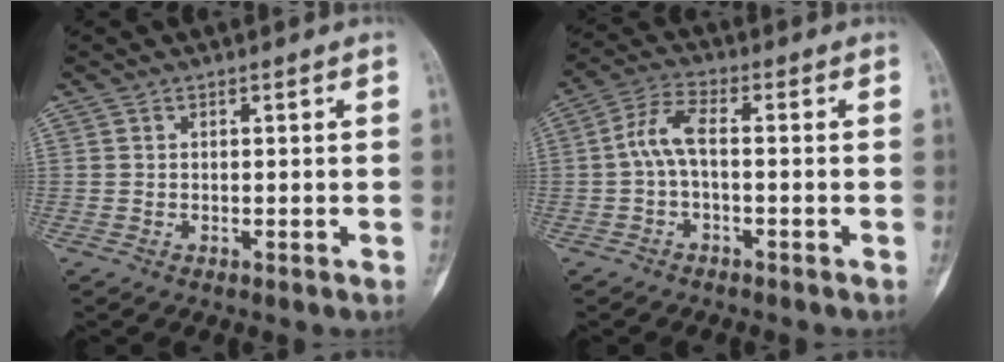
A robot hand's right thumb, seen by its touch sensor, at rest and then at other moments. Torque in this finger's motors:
{"motor_torque": [0.04, 0.01, 0.13, -0.13, 0.03]}